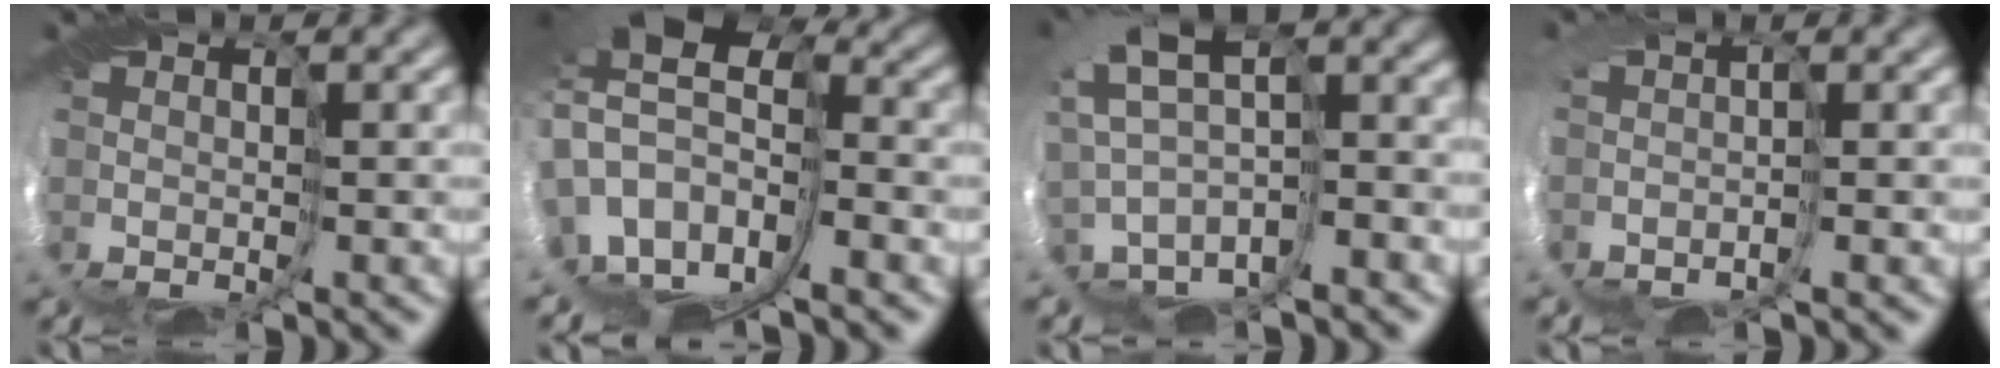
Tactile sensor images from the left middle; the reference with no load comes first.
{"total": 10.6, "force": [-1.3, 7.7, 7.2], "torque": [-0.158, 0.000, -0.004]}
{"total": 4.0, "force": [1.0, 1.2, 3.6], "torque": [-0.079, 0.023, 0.022]}
{"total": 1.7, "force": [-0.2, 0.9, 1.4], "torque": [-0.034, 0.015, -0.009]}